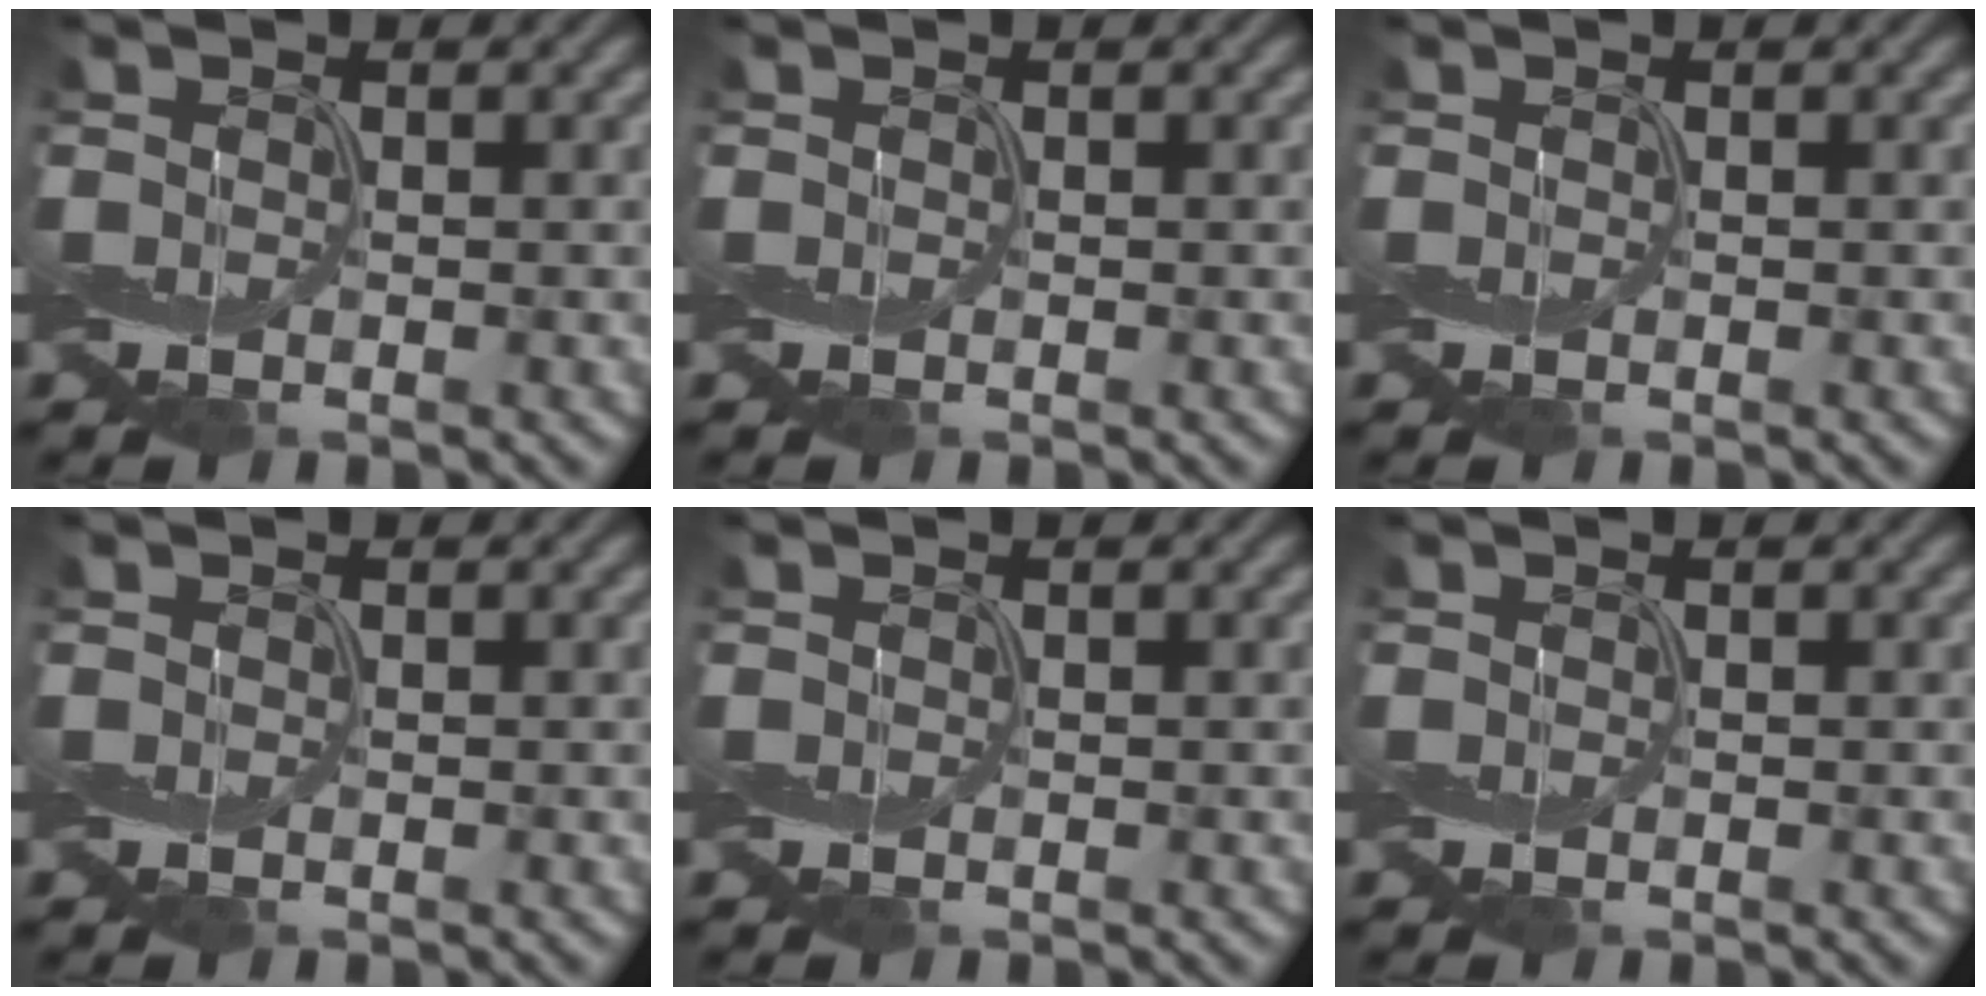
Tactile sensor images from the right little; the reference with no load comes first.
{"total": 0.0}
{"total": 0.0}
{"total": 0.0}
{"total": 0.0}
{"total": 0.0}